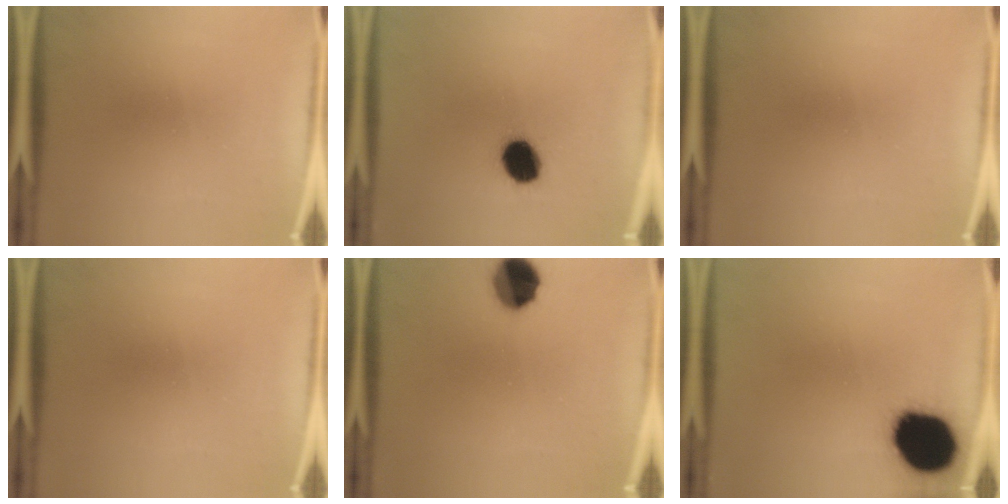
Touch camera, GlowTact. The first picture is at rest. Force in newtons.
{"total": 8.8}
{"total": 0.0}
{"total": 0.0}
{"total": 9.6}
{"total": 18.7}